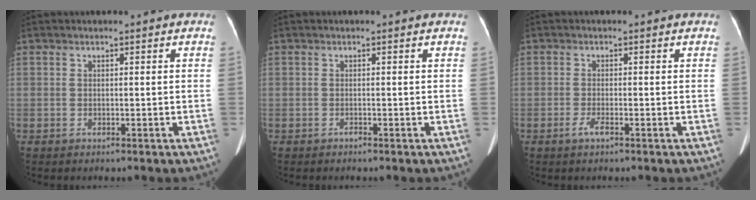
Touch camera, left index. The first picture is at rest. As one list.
[{"total": 0.0}, {"total": 1.5, "force": [-0.9, 0.2, 1.2], "torque": [-0.026, -0.002, -0.018]}]